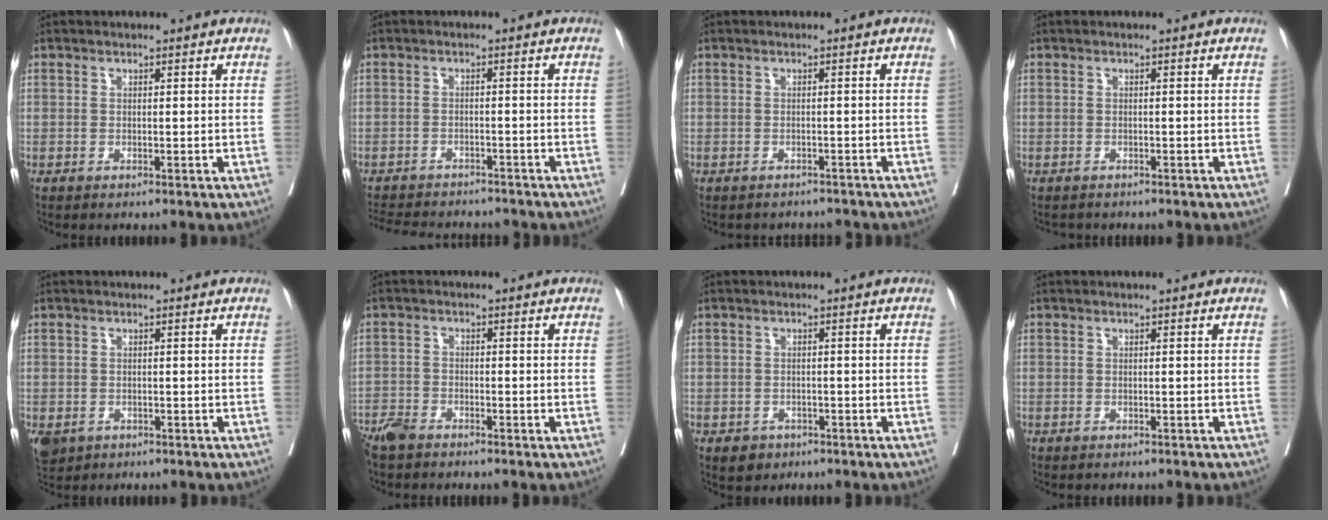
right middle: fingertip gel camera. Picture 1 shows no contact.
{"total": 11.7, "force": [-10.6, 3.6, 3.3], "torque": [-0.067, 0.002, -0.141]}
{"total": 3.9, "force": [-3.6, 1.4, -0.2], "torque": [0.005, 0.002, -0.045]}
{"total": 1.8, "force": [-1.7, 0.7, 0.2], "torque": [-0.008, -0.003, -0.025]}
{"total": 5.6, "force": [-2.7, 4.4, 2.1], "torque": [-0.054, -0.007, -0.038]}
{"total": 4.0, "force": [-3.5, 1.2, 1.5], "torque": [-0.028, -0.006, -0.069]}
{"total": 2.7, "force": [-1.6, 2.1, 0.6], "torque": [-0.011, 0.004, -0.017]}
{"total": 1.2, "force": [-1.0, 0.5, 0.1], "torque": [-0.008, 0.000, -0.016]}